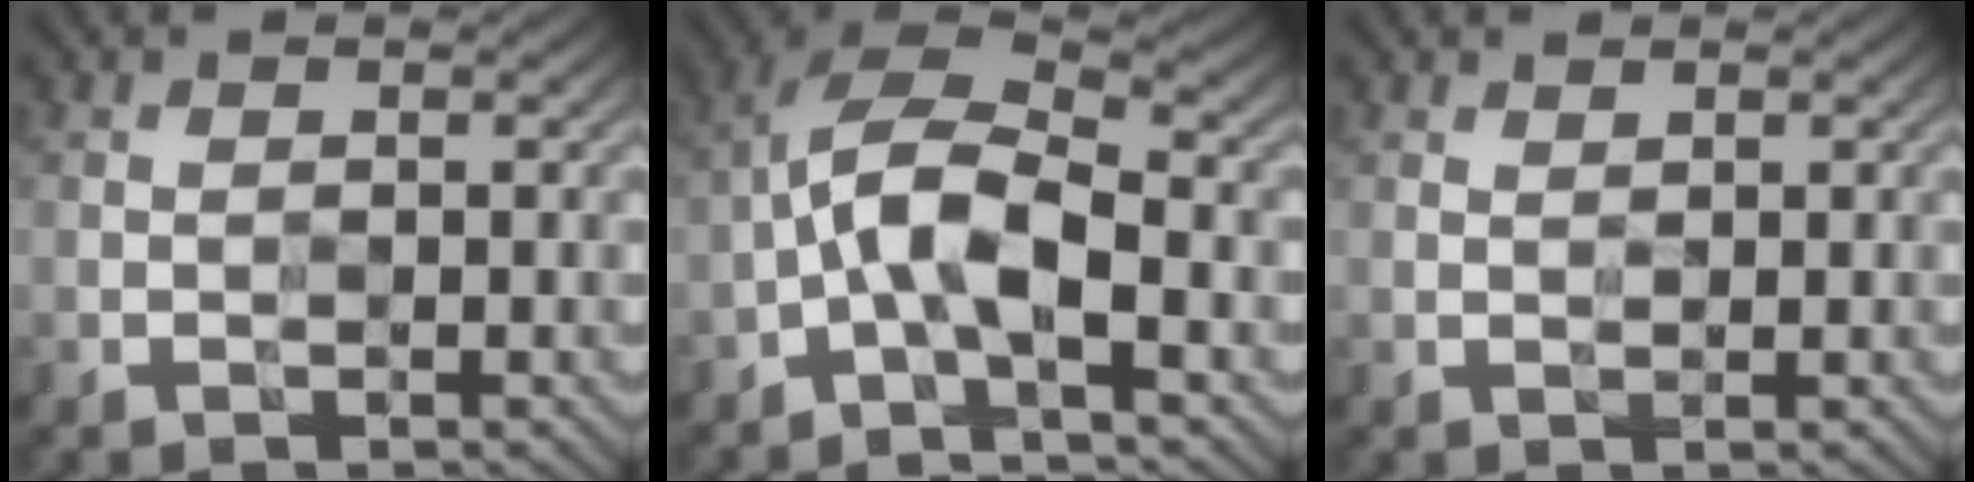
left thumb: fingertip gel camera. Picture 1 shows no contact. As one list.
[{"total": 8.8, "force": [-2.2, 3.4, 7.8], "torque": [-0.155, 0.016, -0.058]}, {"total": 0.9, "force": [0.9, 0.0, 0.1], "torque": [-0.002, -0.001, 0.016]}]